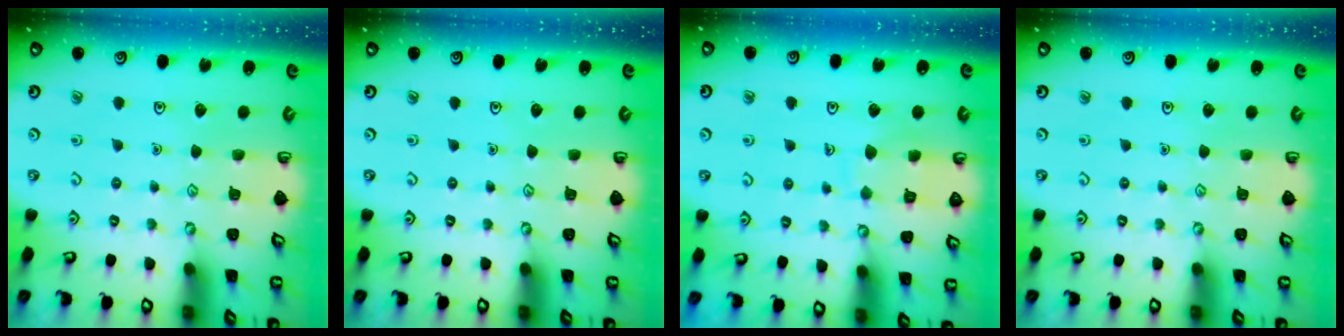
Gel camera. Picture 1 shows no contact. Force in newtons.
{"total": 0.0}
{"total": 7.2, "press": 7.1, "slide": 0.7}
{"total": 0.0}